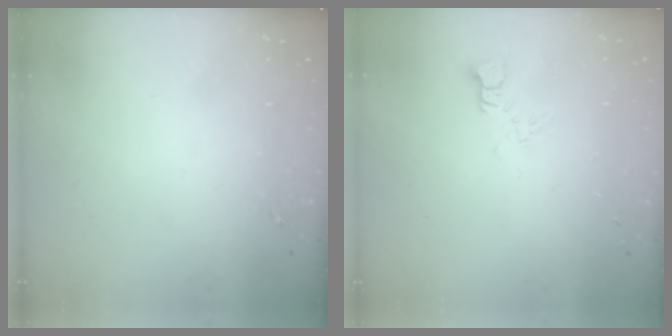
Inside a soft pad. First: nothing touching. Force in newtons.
{"total": 3.4, "press": 3.4, "slide": 0.2}